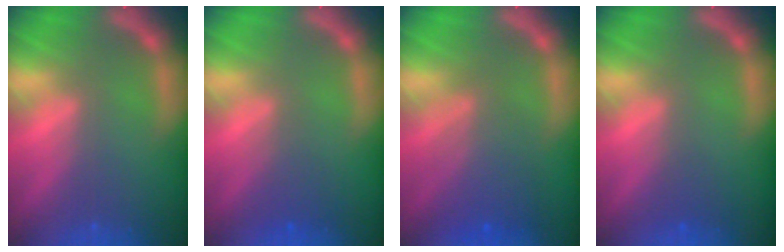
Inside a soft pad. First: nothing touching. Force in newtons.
{"total": 2.0}
{"total": 5.1}
{"total": 1.0}